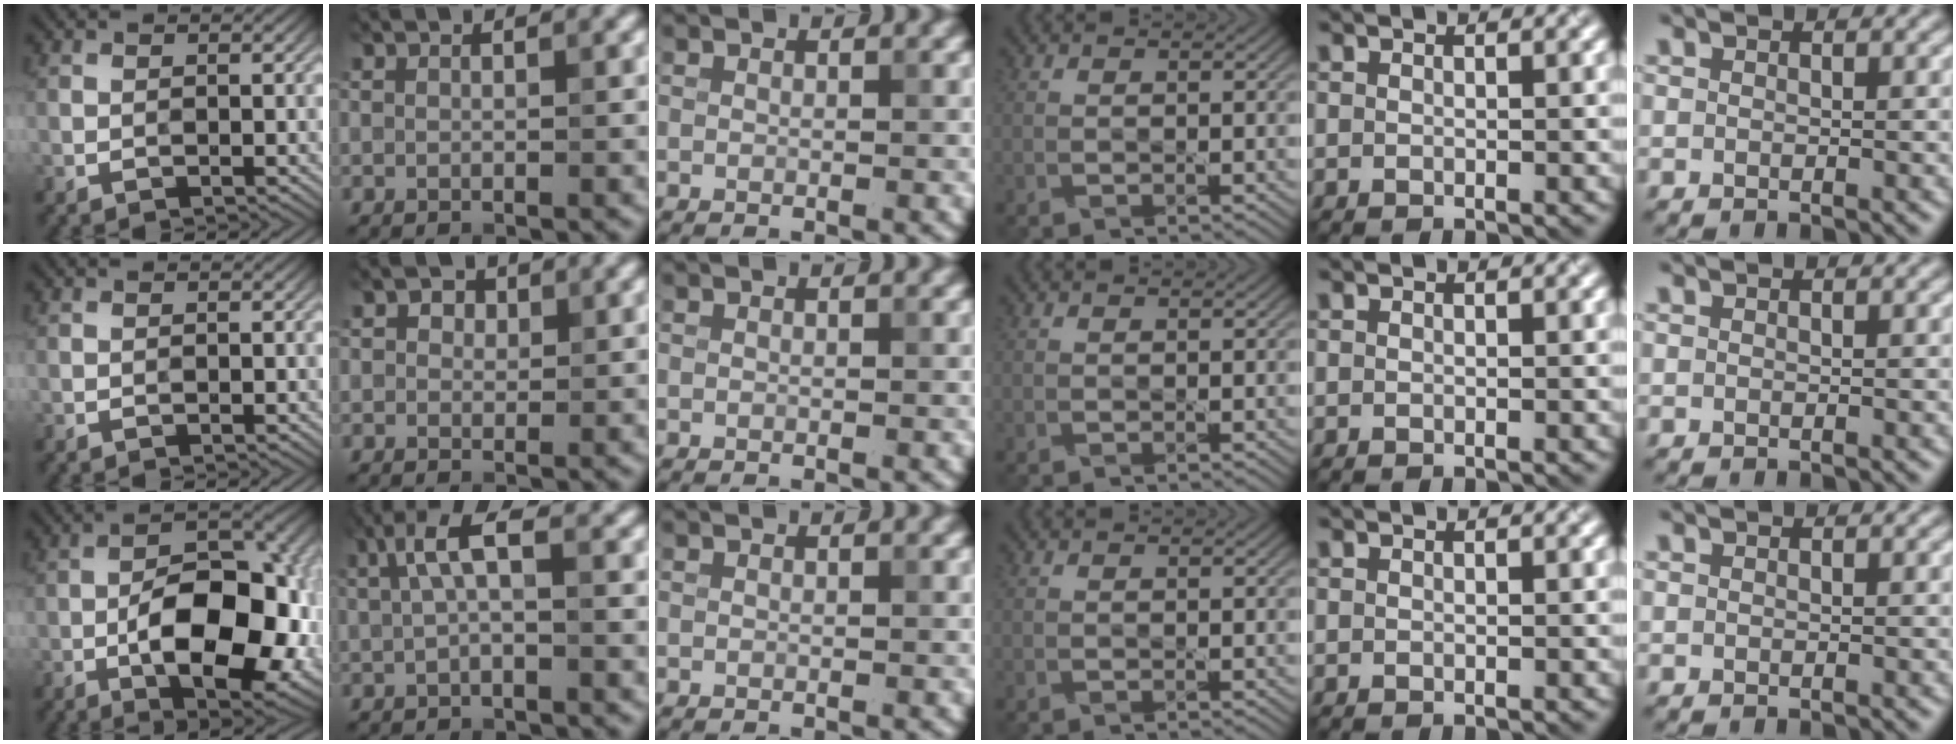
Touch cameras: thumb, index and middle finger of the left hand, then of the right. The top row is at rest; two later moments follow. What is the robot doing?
{"motion": "pour", "object": "bowl"}